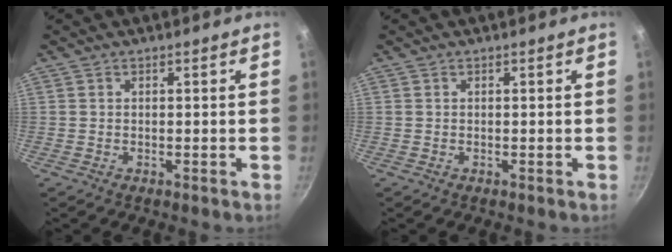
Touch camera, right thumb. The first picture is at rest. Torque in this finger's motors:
{"motor_torque": [0.01, 0.01, 0.01, -0.01, 0.02]}